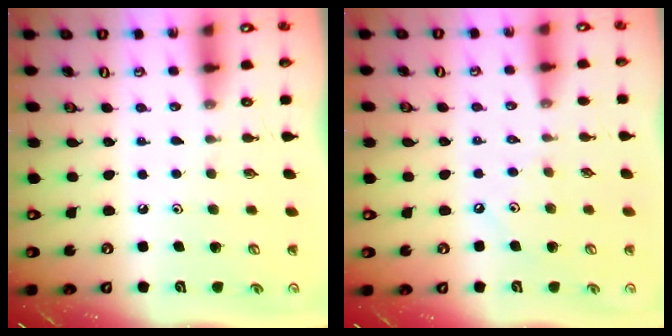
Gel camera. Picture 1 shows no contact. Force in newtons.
{"total": 3.5, "press": 3.4, "slide": 0.5}